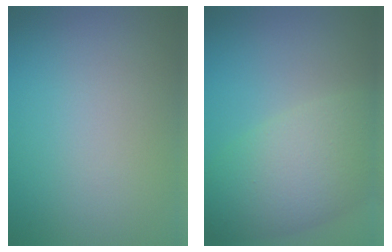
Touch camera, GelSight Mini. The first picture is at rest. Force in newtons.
{"total": 7.3, "press": 7.3, "slide": 0.3}